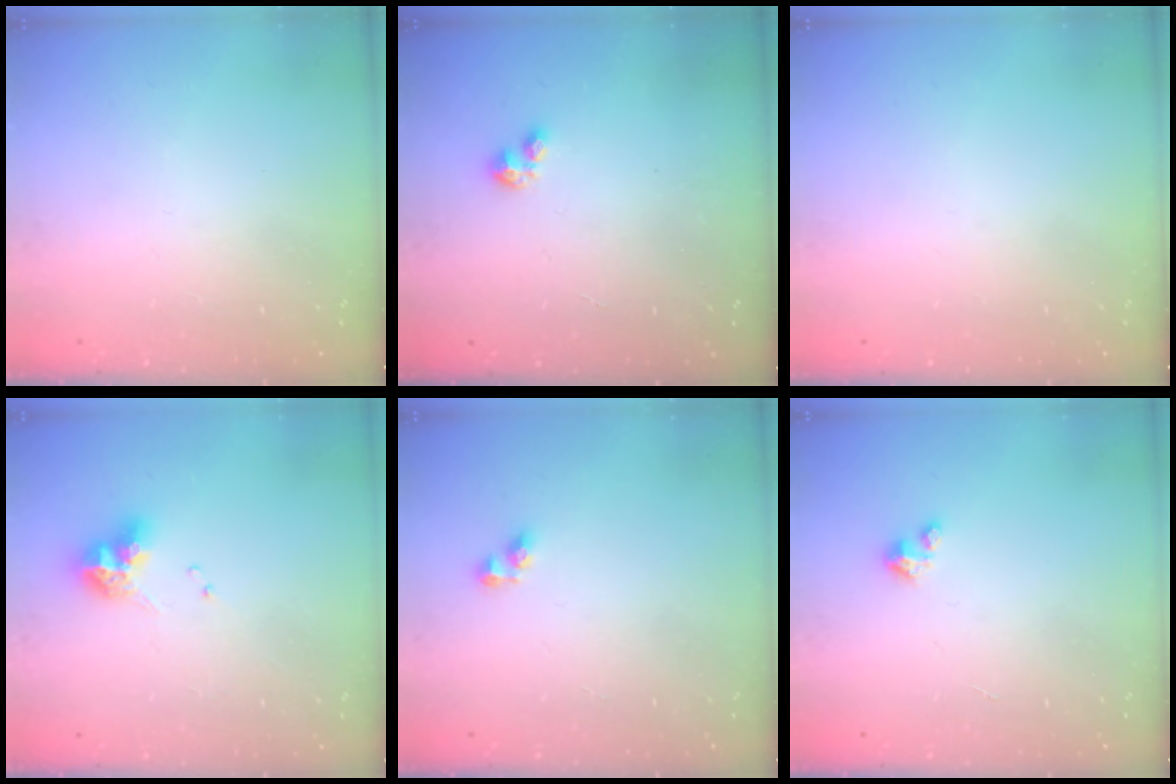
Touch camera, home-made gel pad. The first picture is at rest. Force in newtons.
{"total": 1.3, "press": 1.2, "slide": 0.3}
{"total": 0.0}
{"total": 9.8, "press": 9.7, "slide": 1.2}
{"total": 4.2, "press": 4.2, "slide": 0.4}
{"total": 2.4, "press": 2.4, "slide": 0.2}